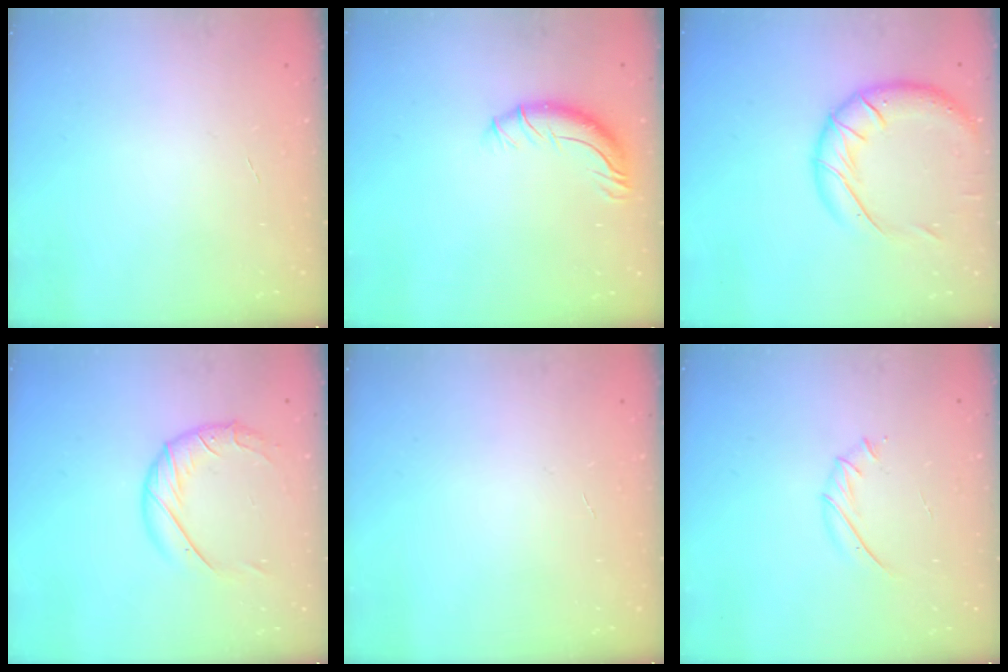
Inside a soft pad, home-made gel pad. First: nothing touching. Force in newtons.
{"total": 8.7, "press": 8.6, "slide": 1.1}
{"total": 16.6, "press": 16.4, "slide": 2.7}
{"total": 11.1, "press": 11.0, "slide": 1.3}
{"total": 0.0}
{"total": 5.9, "press": 5.8, "slide": 1.5}